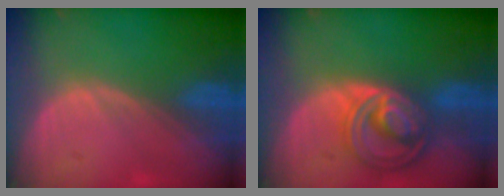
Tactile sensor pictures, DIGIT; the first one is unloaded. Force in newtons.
{"total": 8.5, "press": 7.3, "slide": 4.3}